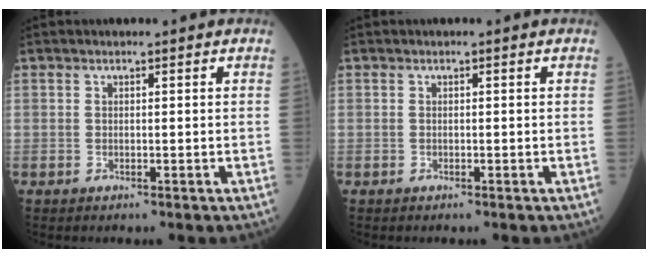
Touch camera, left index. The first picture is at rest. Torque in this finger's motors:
{"motor_torque": [0.00, 0.15, 0.03, 0.01]}